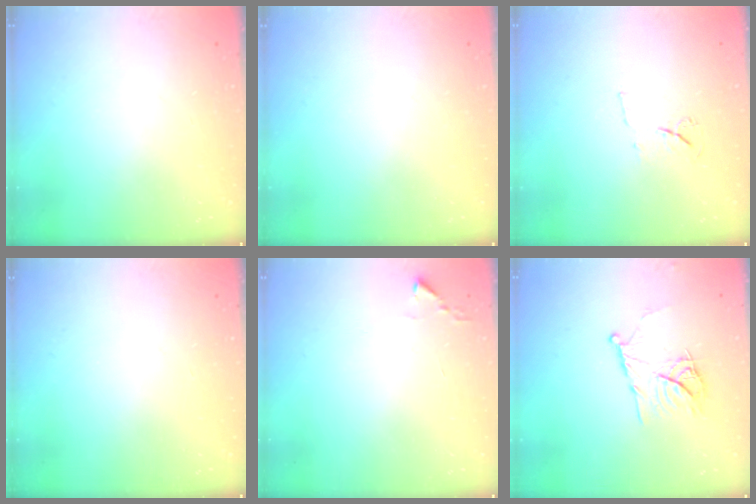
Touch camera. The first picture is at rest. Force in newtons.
{"total": 0.0}
{"total": 4.7, "press": 4.6, "slide": 0.8}
{"total": 0.0}
{"total": 2.4, "press": 2.4, "slide": 0.3}
{"total": 11.8, "press": 11.8, "slide": 0.9}